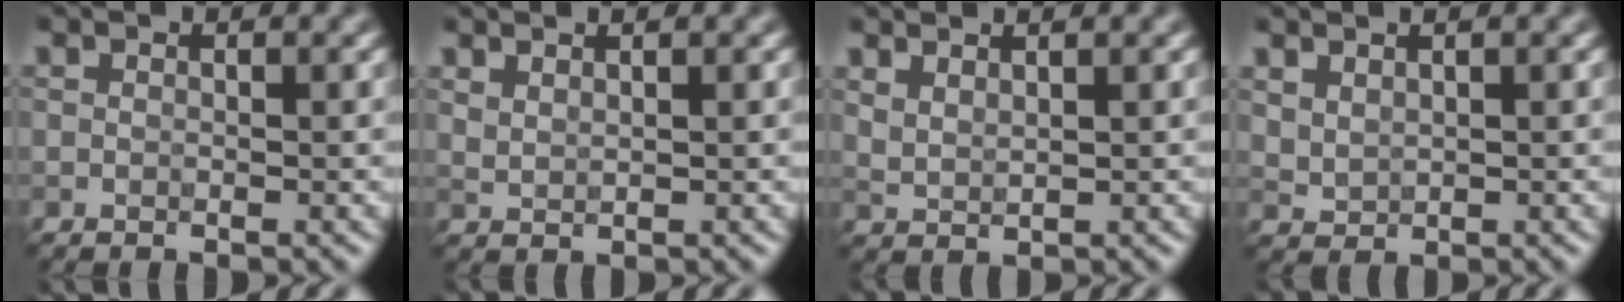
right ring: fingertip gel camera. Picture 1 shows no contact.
{"total": 1.2, "force": [1.1, 0.3, 0.4], "torque": [-0.012, -0.002, 0.023]}
{"total": 1.6, "force": [1.4, 0.4, 0.7], "torque": [-0.018, 0.000, 0.029]}
{"total": 1.3, "force": [1.0, 0.7, 0.5], "torque": [-0.011, -0.001, 0.027]}